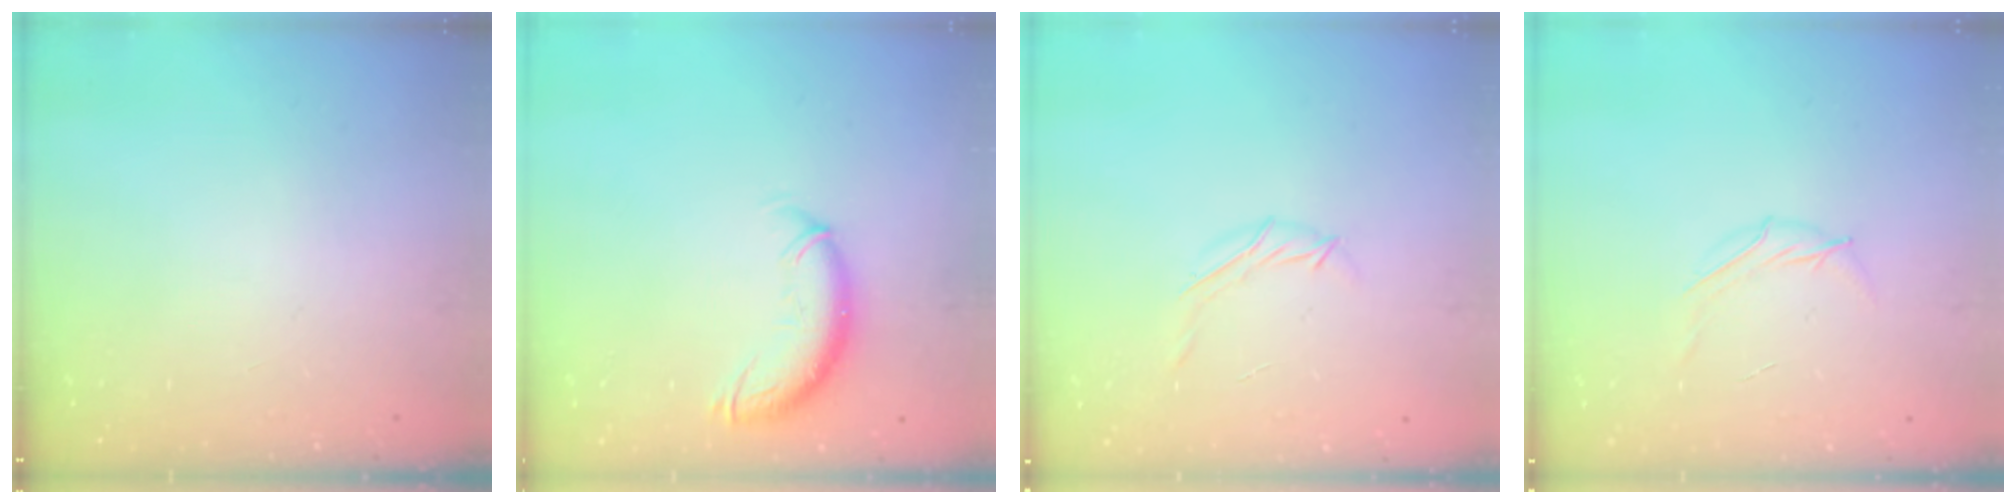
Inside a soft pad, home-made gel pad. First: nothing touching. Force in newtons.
{"total": 10.6, "press": 10.6, "slide": 1.0}
{"total": 4.5, "press": 4.4, "slide": 0.9}
{"total": 5.2, "press": 5.1, "slide": 1.0}